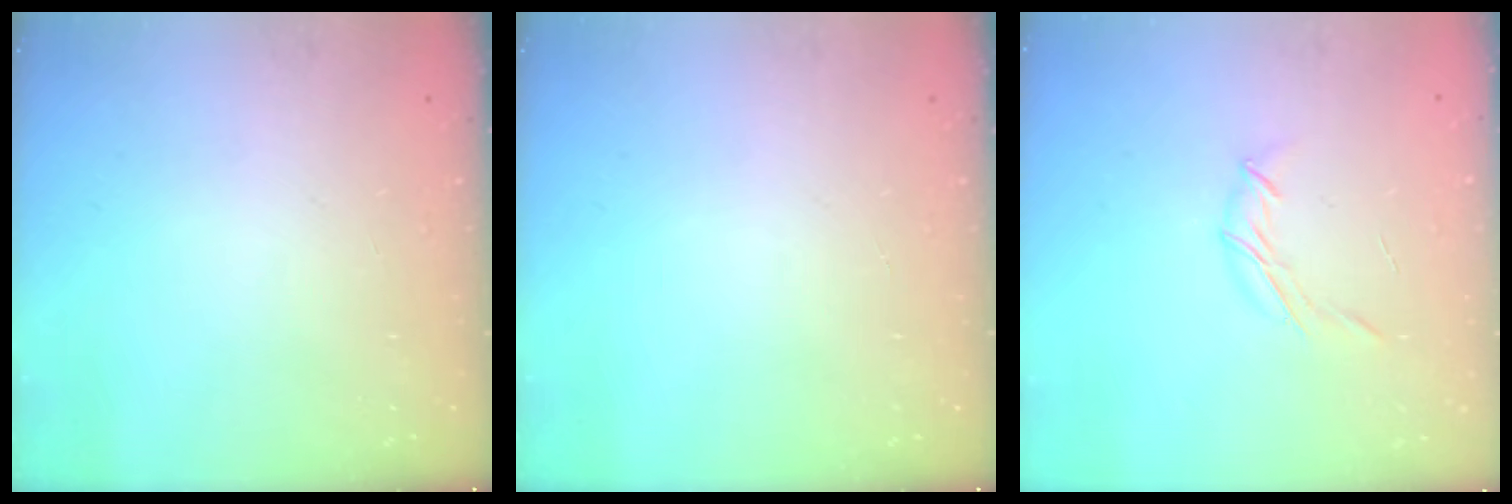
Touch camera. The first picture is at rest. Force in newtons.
{"total": 0.0}
{"total": 7.3, "press": 7.2, "slide": 1.1}